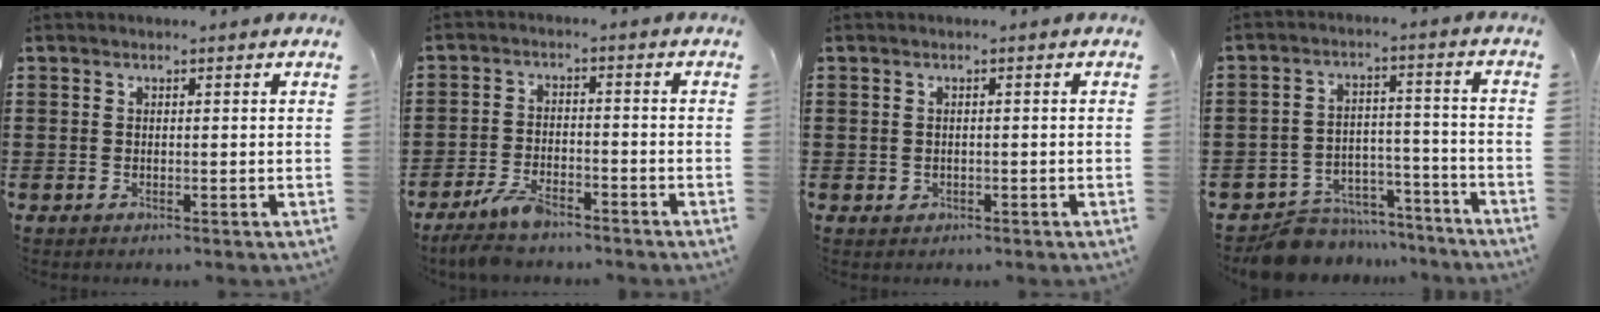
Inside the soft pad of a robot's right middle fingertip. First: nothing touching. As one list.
[{"total": 5.0, "force": [-4.3, 1.3, 2.4], "torque": [-0.060, -0.002, -0.087]}, {"total": 0.6, "force": [0.0, 0.6, 0.2], "torque": [-0.007, 0.003, -0.001]}, {"total": 8.3, "force": [-8.0, 2.2, 0.8], "torque": [-0.006, 0.034, -0.152]}]